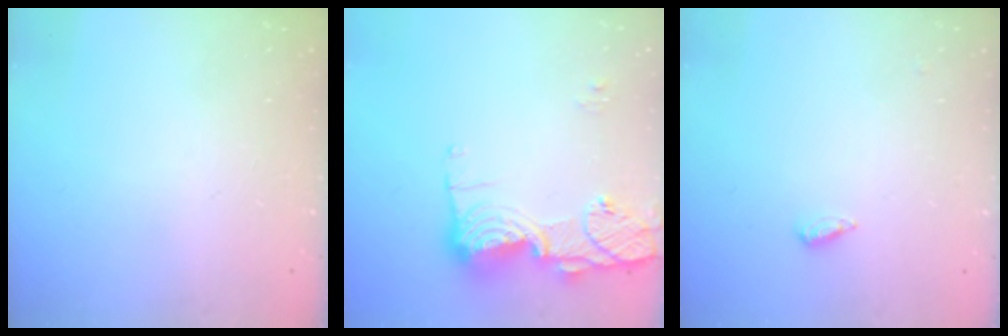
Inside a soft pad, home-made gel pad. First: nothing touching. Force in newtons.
{"total": 14.2, "press": 14.2, "slide": 1.5}
{"total": 2.2, "press": 2.2, "slide": 0.5}